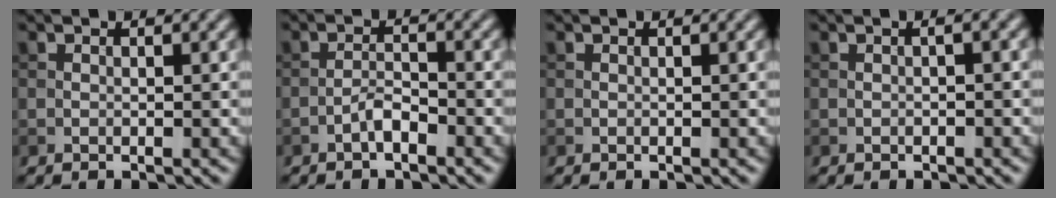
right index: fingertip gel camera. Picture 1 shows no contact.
{"total": 1.7, "force": [-1.2, 0.5, 1.2], "torque": [-0.024, 0.006, -0.025]}
{"total": 0.0}
{"total": 1.1, "force": [0.0, 0.2, 1.1], "torque": [-0.017, 0.001, -0.002]}